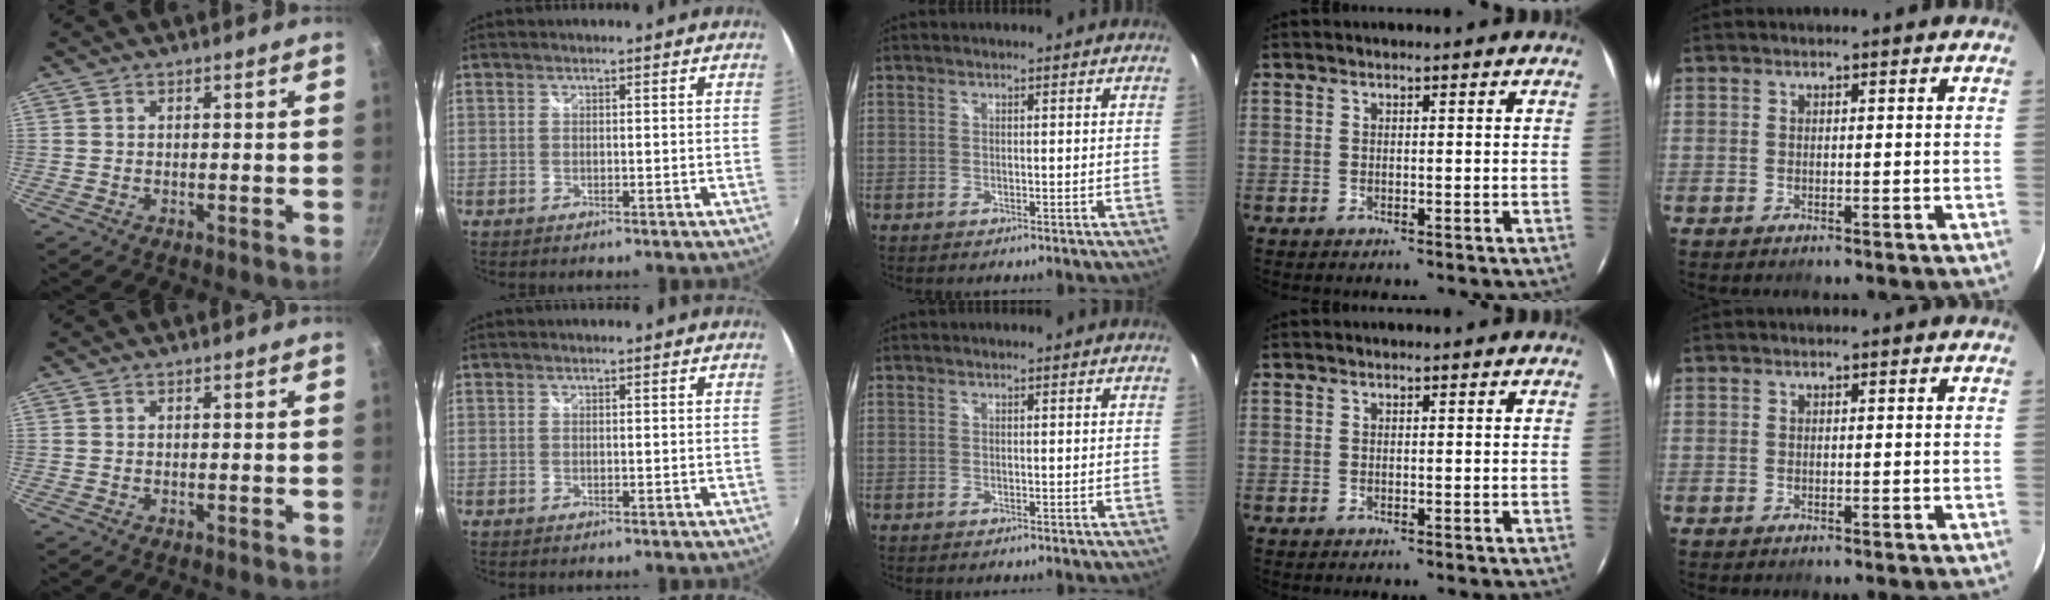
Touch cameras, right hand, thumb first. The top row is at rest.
{}